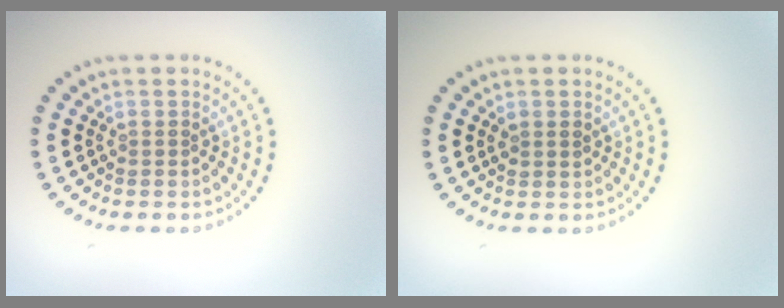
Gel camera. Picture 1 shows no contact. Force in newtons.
{"total": 1.0, "press": 0.9, "slide": 0.4}